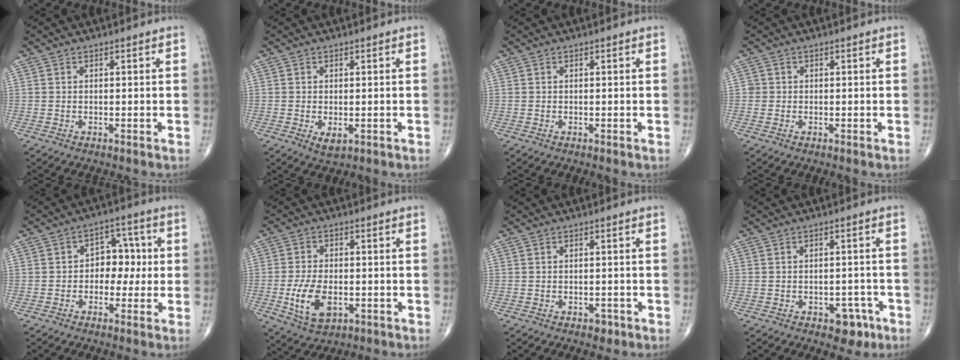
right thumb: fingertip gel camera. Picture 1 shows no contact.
{"total": 2.6, "force": [-0.7, 1.3, 2.1], "torque": [-0.031, -0.006, -0.005]}
{"total": 0.0}
{"total": 1.0, "force": [0.0, 1.0, 0.0], "torque": [0.006, 0.004, -0.002]}
{"total": 6.9, "force": [-0.3, 5.1, 4.6], "torque": [-0.022, 0.023, -0.013]}
{"total": 9.0, "force": [-2.4, 5.2, 6.9], "torque": [-0.127, 0.000, -0.035]}
{"total": 1.6, "force": [-1.0, 1.0, 0.8], "torque": [-0.006, 0.003, -0.012]}
{"total": 5.0, "force": [-2.7, 3.1, 2.8], "torque": [-0.012, 0.020, -0.031]}